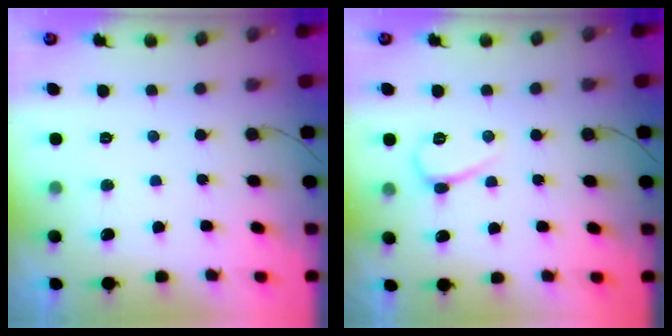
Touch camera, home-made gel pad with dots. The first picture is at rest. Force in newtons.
{"total": 3.8, "press": 3.8, "slide": 0.5}